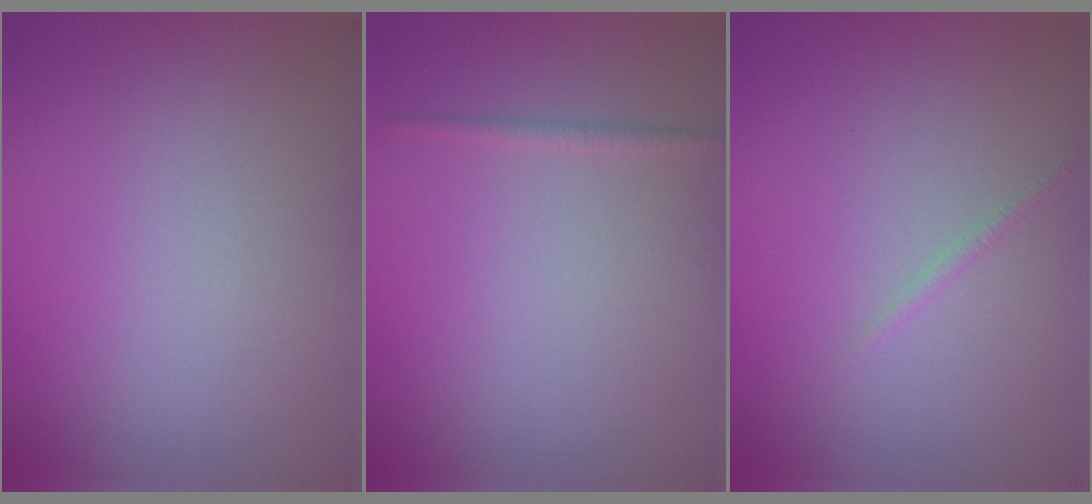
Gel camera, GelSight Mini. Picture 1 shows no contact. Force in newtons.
{"total": 0.7, "press": 0.7, "slide": 0.0}
{"total": 0.6, "press": 0.6, "slide": 0.0}